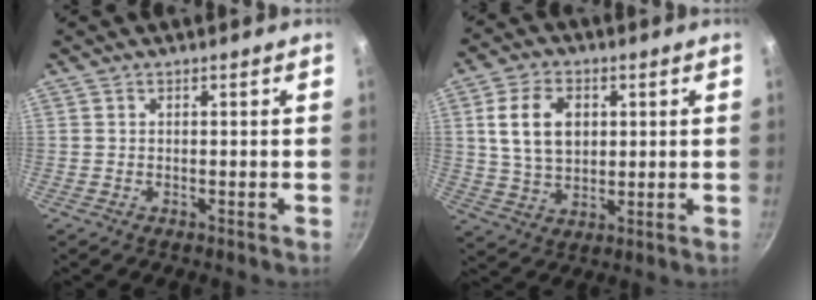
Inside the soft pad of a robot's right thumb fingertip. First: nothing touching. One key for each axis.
{"total": 10.9, "fx": 2.5, "fy": 7.6, "fz": 7.5, "tx": -0.120, "ty": -0.004, "tz": 0.047}